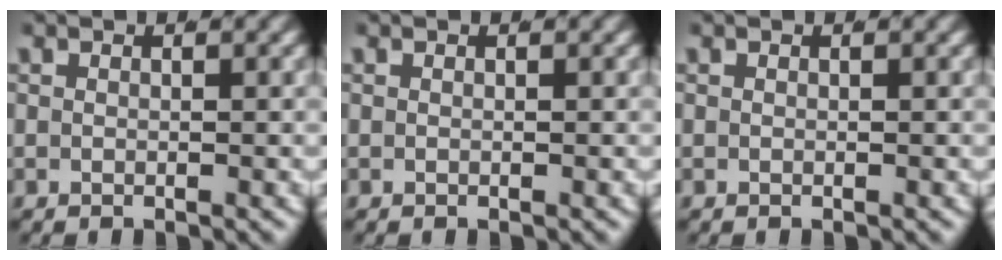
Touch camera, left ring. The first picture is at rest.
{"total": 0.0}
{"total": 0.0}